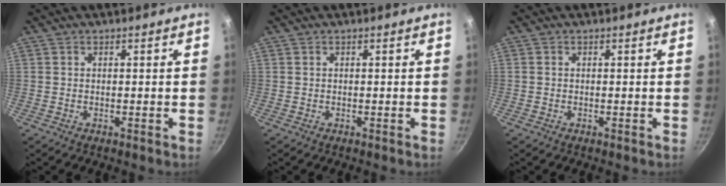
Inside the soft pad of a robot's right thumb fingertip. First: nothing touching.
{"total": 0.0}
{"total": 0.0}